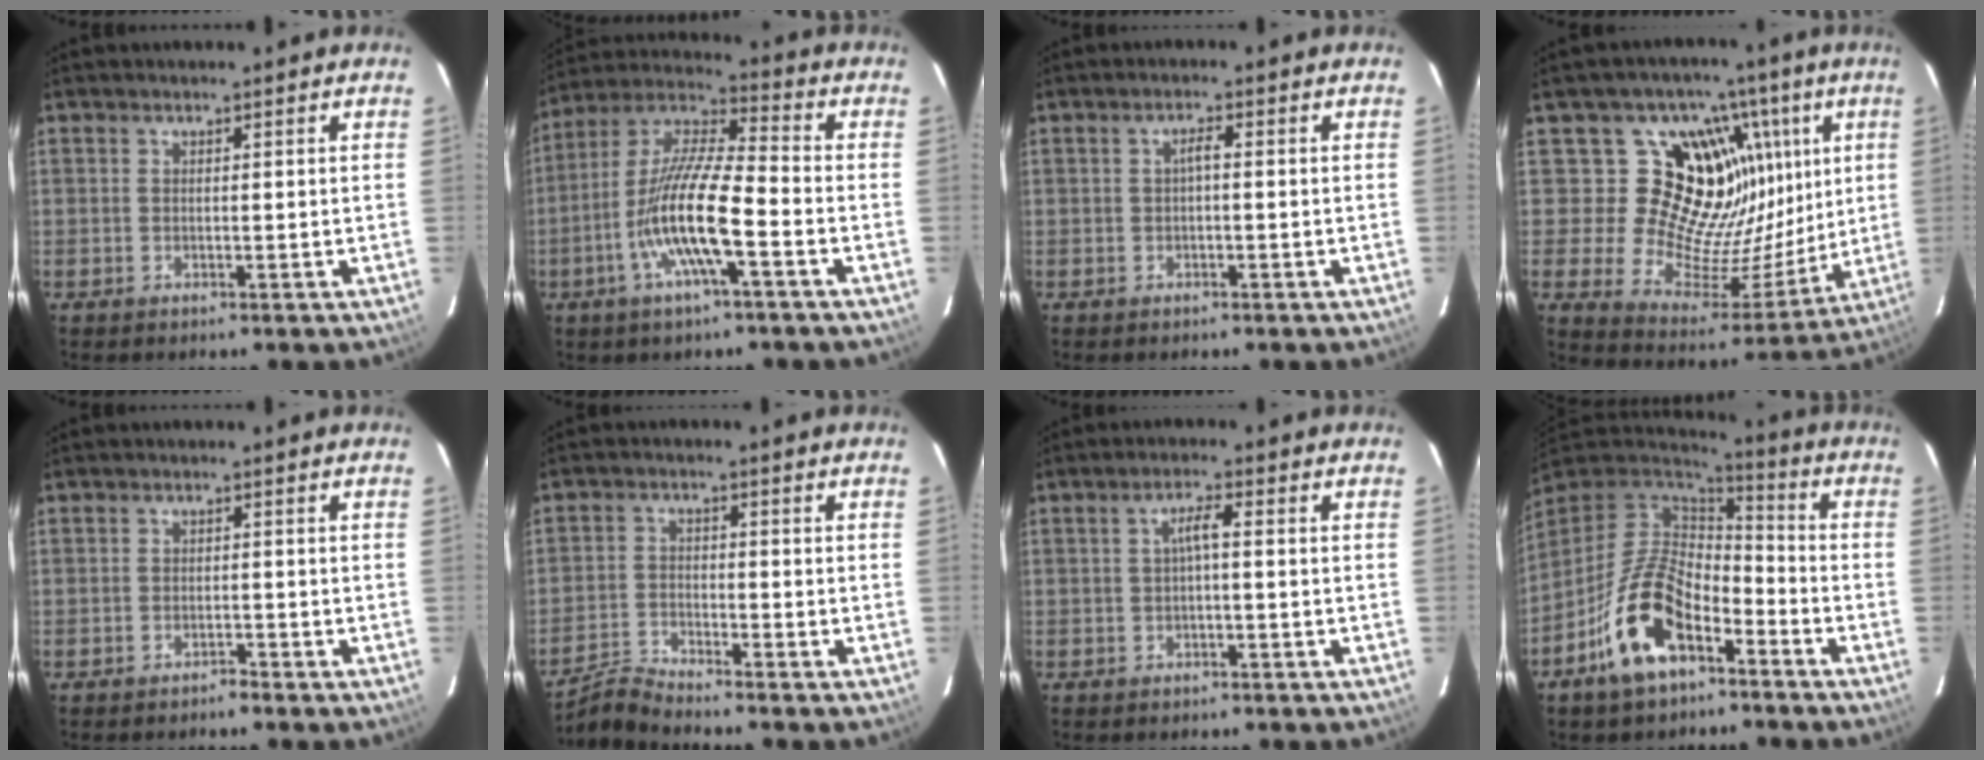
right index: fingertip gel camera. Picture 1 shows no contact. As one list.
[{"total": 13.7, "force": [-5.0, 2.2, 12.6], "torque": [-0.253, -0.004, -0.103]}, {"total": 1.4, "force": [-0.2, 0.3, 1.3], "torque": [-0.025, 0.010, -0.003]}, {"total": 19.6, "force": [8.3, 15.6, 8.6], "torque": [-0.144, -0.012, 0.151]}, {"total": 1.4, "force": [-1.3, 0.4, 0.1], "torque": [-0.007, 0.007, -0.020]}, {"total": 4.7, "force": [-4.6, -1.0, 0.2], "torque": [-0.018, 0.007, -0.097]}, {"total": 2.5, "force": [-0.3, 0.2, 2.4], "torque": [-0.048, 0.010, -0.003]}, {"total": 15.9, "force": [-8.7, 7.8, 10.8], "torque": [-0.217, 0.002, -0.160]}]